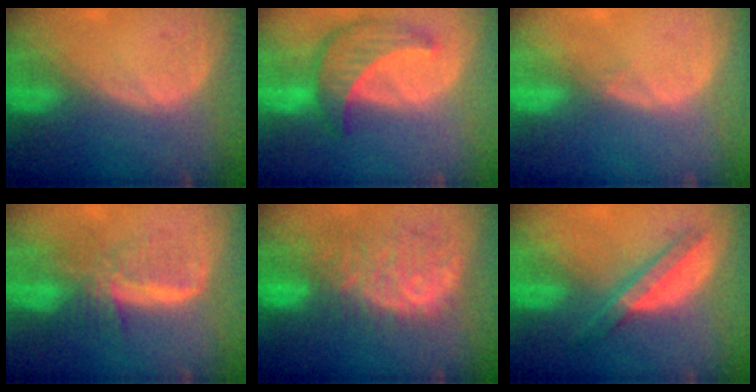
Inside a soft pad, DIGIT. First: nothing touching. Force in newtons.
{"total": 8.7, "press": 7.8, "slide": 3.8}
{"total": 0.6, "press": 0.6, "slide": 0.2}
{"total": 7.6, "press": 6.7, "slide": 3.7}
{"total": 11.5, "press": 9.8, "slide": 5.9}
{"total": 5.3, "press": 5.3, "slide": 0.3}